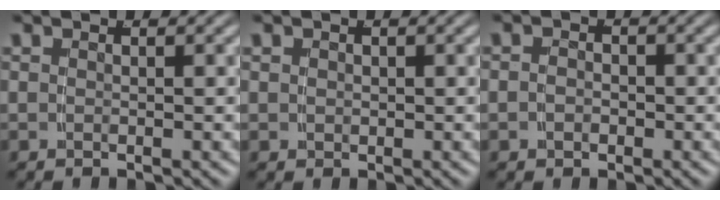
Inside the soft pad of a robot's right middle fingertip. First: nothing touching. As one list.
[{"total": 0.6, "force": [0.2, 0.6, 0.2], "torque": [-0.006, -0.008, 0.010]}, {"total": 1.3, "force": [-0.6, 1.0, 0.5], "torque": [-0.011, -0.006, -0.008]}]